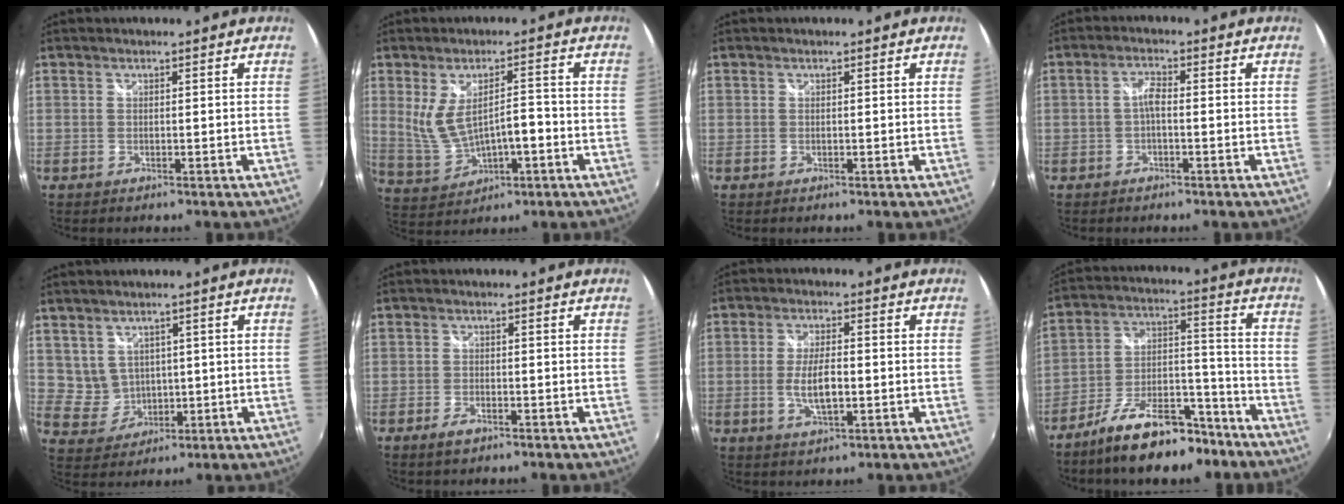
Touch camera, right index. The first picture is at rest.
{"total": 9.1, "force": [-1.2, 3.7, 8.2], "torque": [-0.156, -0.014, 0.005]}
{"total": 0.0}
{"total": 2.4, "force": [-0.7, 0.7, 2.2], "torque": [-0.047, 0.008, -0.014]}
{"total": 5.3, "force": [1.8, 4.7, 1.5], "torque": [-0.030, 0.002, 0.049]}
{"total": 2.6, "force": [-1.9, 1.1, 1.4], "torque": [-0.034, -0.004, -0.036]}
{"total": 6.4, "force": [-1.3, 2.2, 5.9], "torque": [-0.117, -0.005, -0.021]}
{"total": 16.4, "force": [-11.8, 6.4, 9.4], "torque": [-0.167, 0.019, -0.185]}